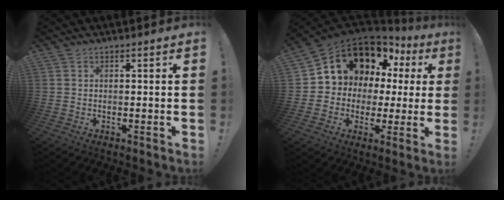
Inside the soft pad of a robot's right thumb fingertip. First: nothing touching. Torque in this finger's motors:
{"motor_torque": [1.70, 1.71, 0.44, 0.06, 0.23]}